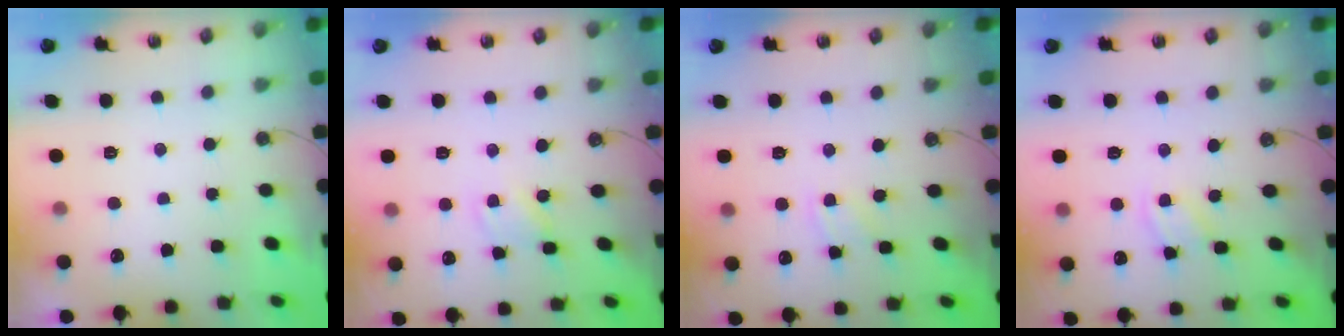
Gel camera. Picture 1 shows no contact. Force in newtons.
{"total": 1.8, "press": 1.8, "slide": 0.2}
{"total": 2.0, "press": 2.0, "slide": 0.4}
{"total": 1.9, "press": 1.8, "slide": 0.3}